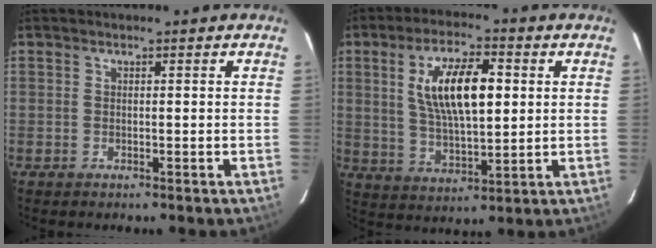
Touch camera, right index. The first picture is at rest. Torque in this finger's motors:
{"motor_torque": [0.76, 0.20, 0.76, 0.14]}